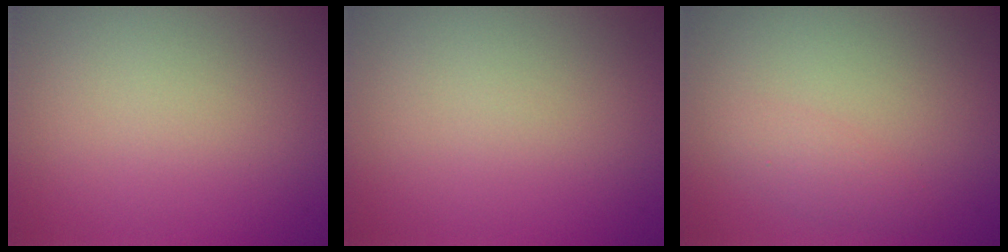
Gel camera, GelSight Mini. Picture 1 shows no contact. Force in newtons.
{"total": 0.0}
{"total": 1.3, "press": 1.3, "slide": 0.1}